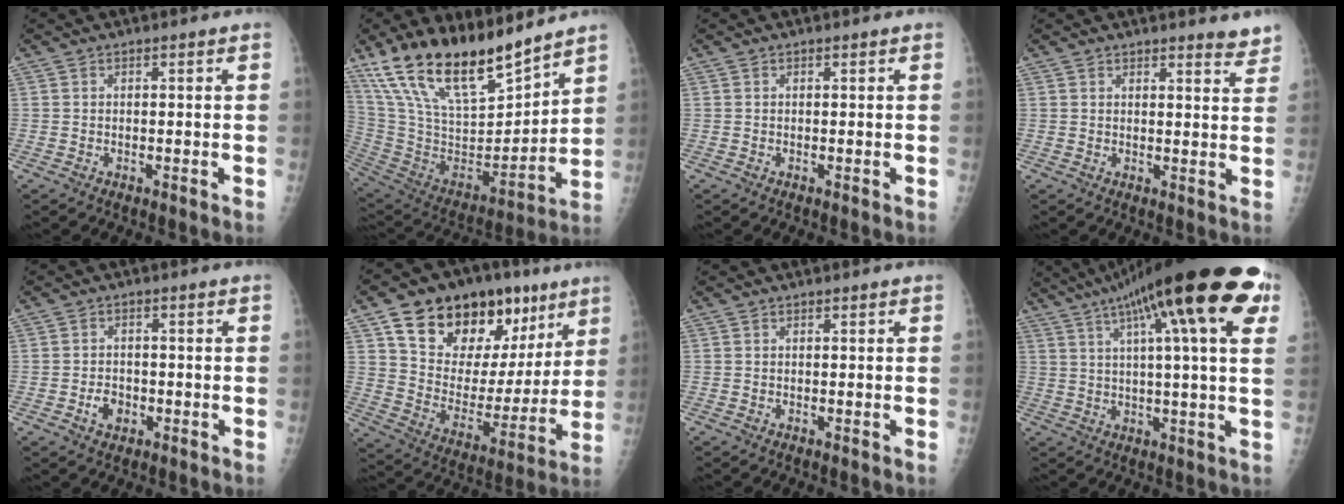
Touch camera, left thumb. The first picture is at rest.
{"total": 23.8, "force": [18.4, 7.6, 13.1], "torque": [-0.207, -0.087, 0.342]}
{"total": 0.0}
{"total": 3.7, "force": [3.4, 0.8, 1.3], "torque": [-0.001, -0.026, 0.031]}
{"total": 3.5, "force": [-1.2, 2.7, 1.8], "torque": [-0.019, 0.007, -0.020]}
{"total": 25.8, "force": [14.0, 15.2, 15.5], "torque": [-0.197, -0.015, 0.235]}
{"total": 0.0}
{"total": 25.7, "force": [12.0, 5.2, 22.1], "torque": [-0.333, 0.015, 0.171]}